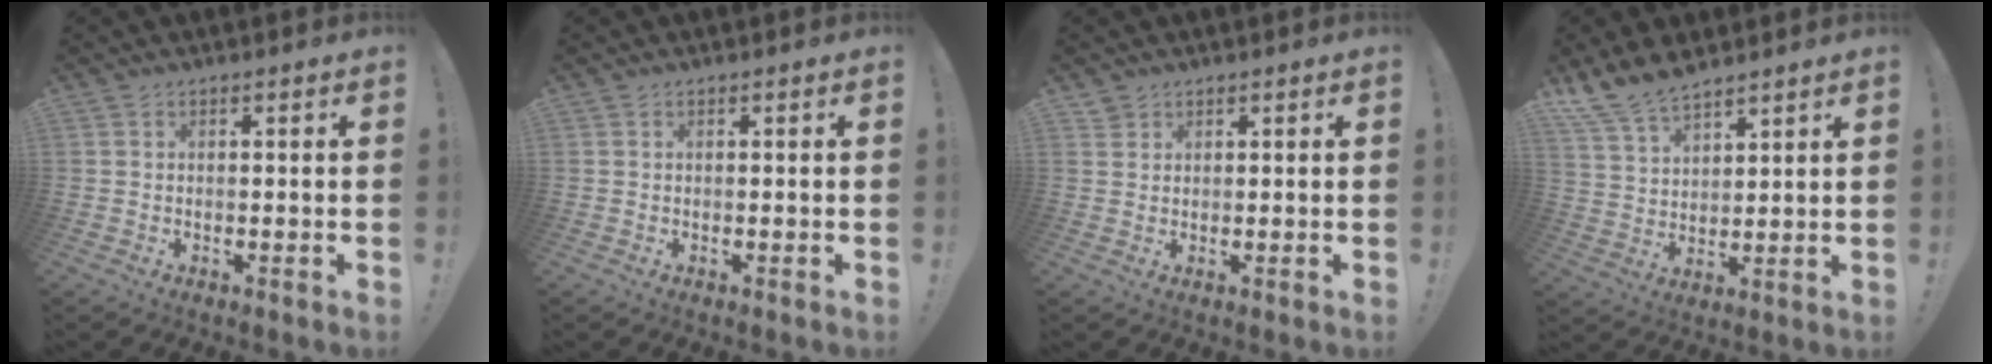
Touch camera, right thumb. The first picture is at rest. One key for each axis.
{"total": 0.0}
{"total": 1.6, "fx": 1.4, "fy": 0.9, "fz": 0.1, "tx": 0.005, "ty": -0.010, "tz": 0.025}
{"total": 9.9, "fx": 8.7, "fy": 3.8, "fz": 2.9, "tx": -0.068, "ty": -0.055, "tz": 0.173}